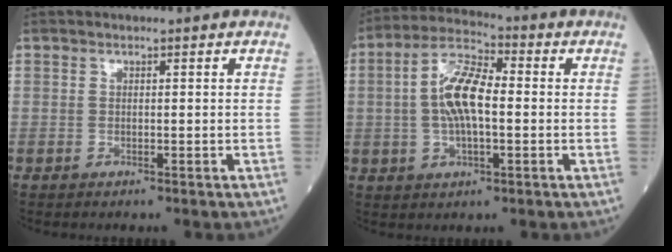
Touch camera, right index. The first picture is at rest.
{"total": 9.6, "force": [0.0, 3.3, 9.0], "torque": [-0.184, 0.013, -0.004]}